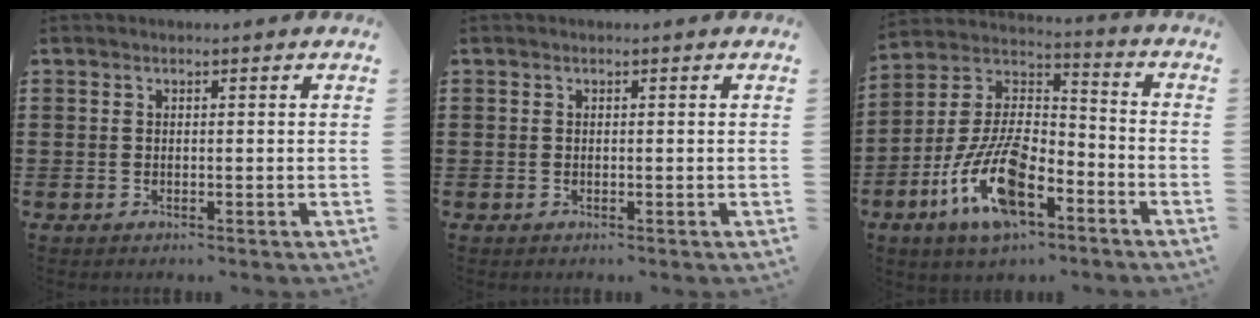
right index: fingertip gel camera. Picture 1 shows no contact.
{"total": 0.0}
{"total": 13.5, "force": [-7.3, 5.6, 9.8], "torque": [-0.214, 0.012, -0.141]}